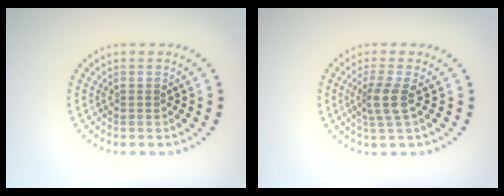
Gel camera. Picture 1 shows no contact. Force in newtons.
{"total": 2.4, "press": 1.8, "slide": 1.5}